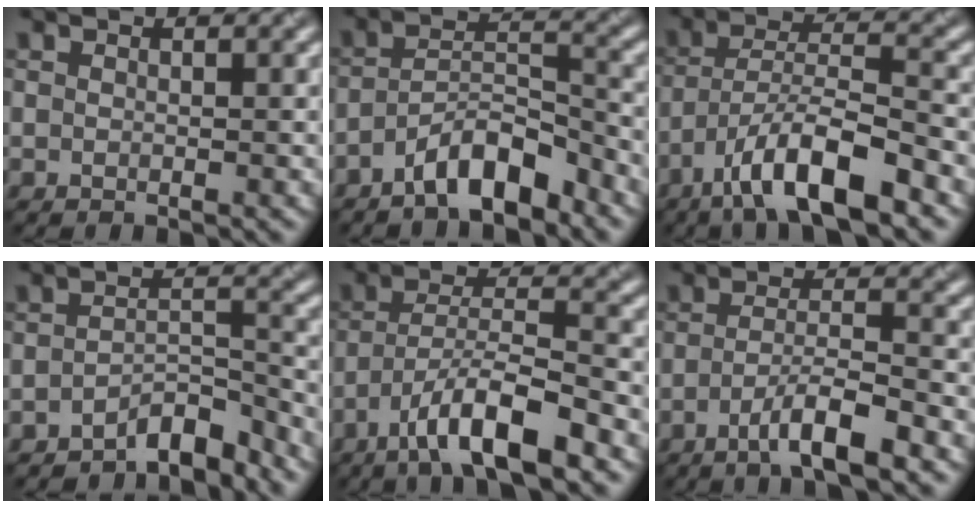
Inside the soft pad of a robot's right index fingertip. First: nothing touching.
{"total": 5.6, "force": [-3.9, 1.7, 3.6], "torque": [-0.059, 0.009, -0.071]}
{"total": 8.4, "force": [-5.2, 2.0, 6.3], "torque": [-0.103, 0.011, -0.092]}
{"total": 4.0, "force": [-3.5, 1.0, 1.6], "torque": [-0.018, 0.011, -0.064]}
{"total": 7.6, "force": [-4.7, 1.6, 5.8], "torque": [-0.098, 0.012, -0.084]}
{"total": 4.8, "force": [-2.5, 0.7, 4.0], "torque": [-0.070, 0.005, -0.051]}